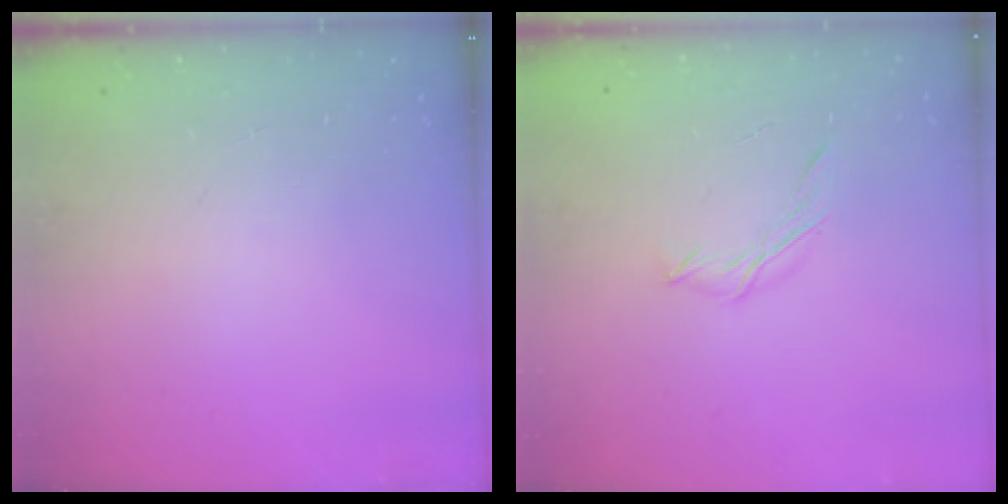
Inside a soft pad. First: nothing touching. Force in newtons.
{"total": 4.7, "press": 4.6, "slide": 1.0}